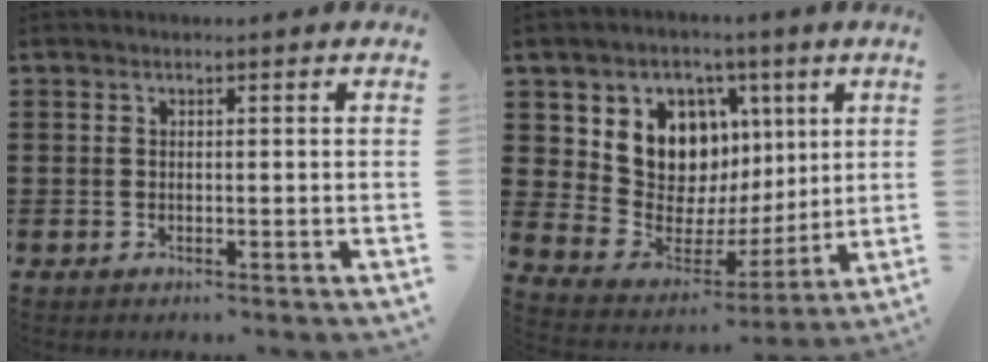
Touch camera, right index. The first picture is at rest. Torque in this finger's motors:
{"motor_torque": [1.44, 0.69, 0.50, 0.21]}